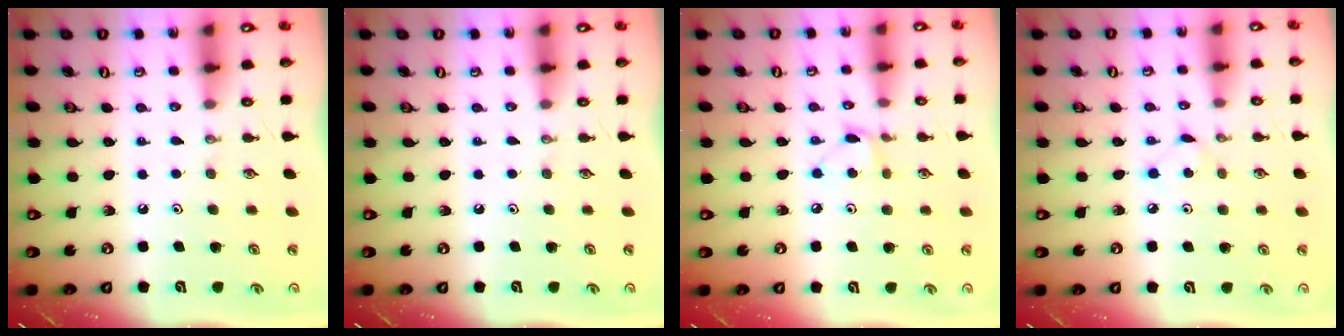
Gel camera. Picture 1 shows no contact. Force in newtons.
{"total": 0.0}
{"total": 5.1, "press": 5.1, "slide": 0.6}
{"total": 2.8, "press": 2.8, "slide": 0.4}